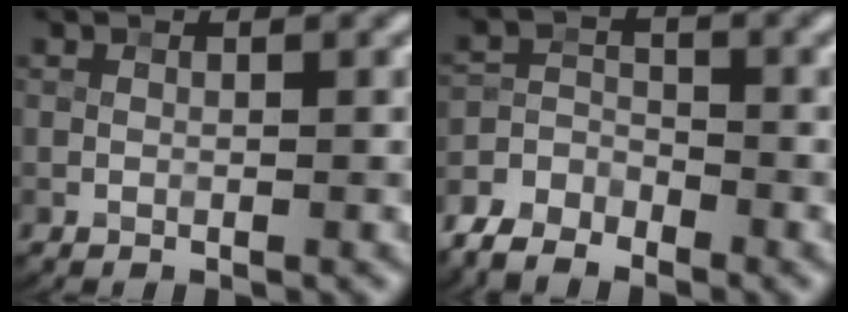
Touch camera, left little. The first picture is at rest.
{"total": 4.1, "force": [-3.5, 1.7, 1.1], "torque": [-0.017, -0.009, -0.074]}